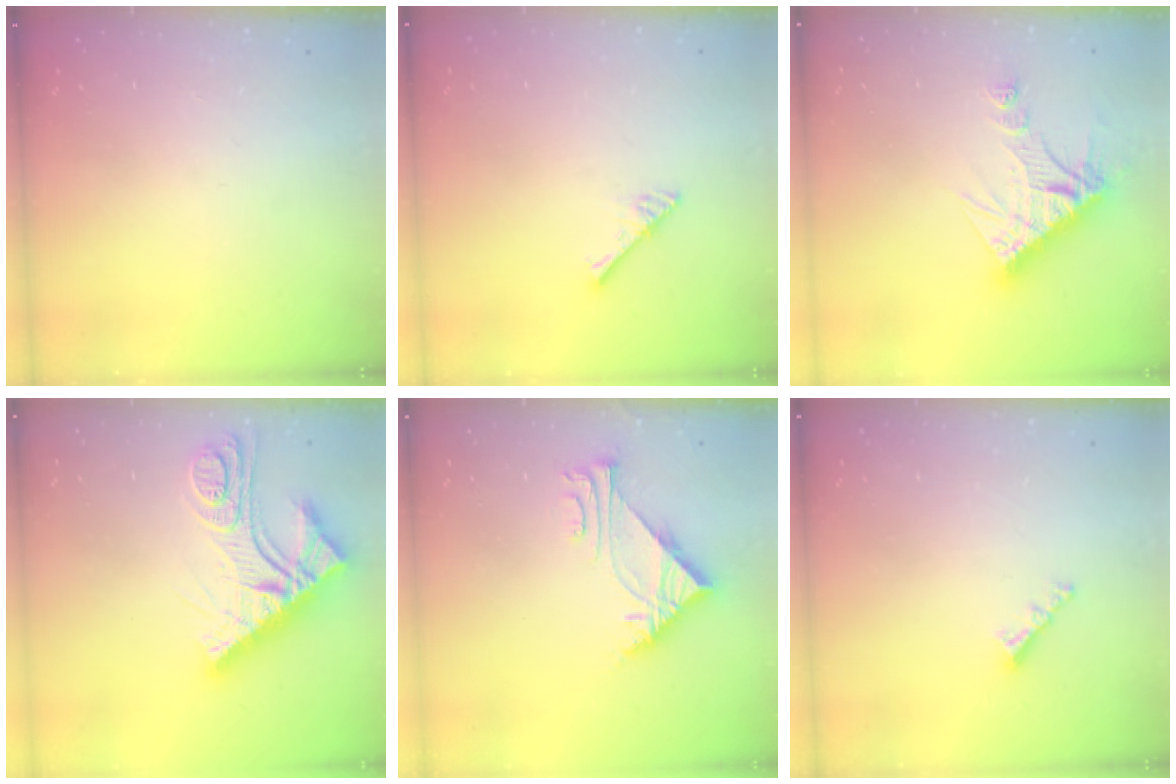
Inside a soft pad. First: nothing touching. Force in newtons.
{"total": 2.9, "press": 2.9, "slide": 0.2}
{"total": 13.5, "press": 13.5, "slide": 1.1}
{"total": 15.8, "press": 15.8, "slide": 0.6}
{"total": 7.0, "press": 7.0, "slide": 0.4}
{"total": 3.5, "press": 3.5, "slide": 0.3}